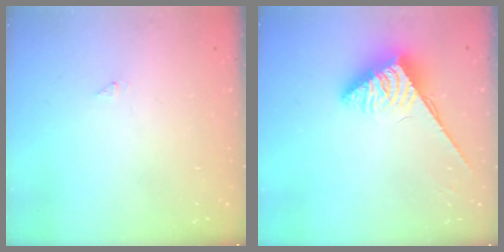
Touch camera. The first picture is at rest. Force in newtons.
{"total": 3.9, "press": 3.9, "slide": 0.5}